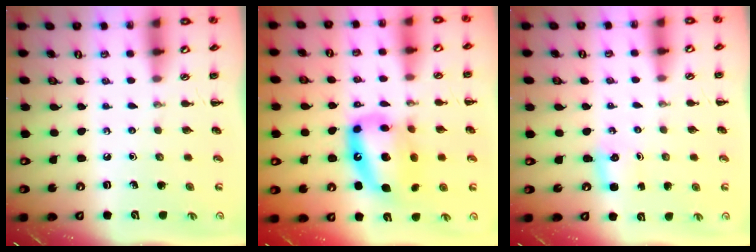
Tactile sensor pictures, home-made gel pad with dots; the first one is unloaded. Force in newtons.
{"total": 15.6, "press": 15.1, "slide": 3.9}
{"total": 2.6, "press": 2.5, "slide": 0.7}